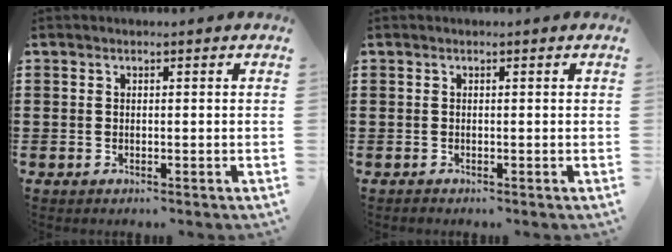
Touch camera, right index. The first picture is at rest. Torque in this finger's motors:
{"motor_torque": [-1.41, 0.73, -0.75, -0.21]}